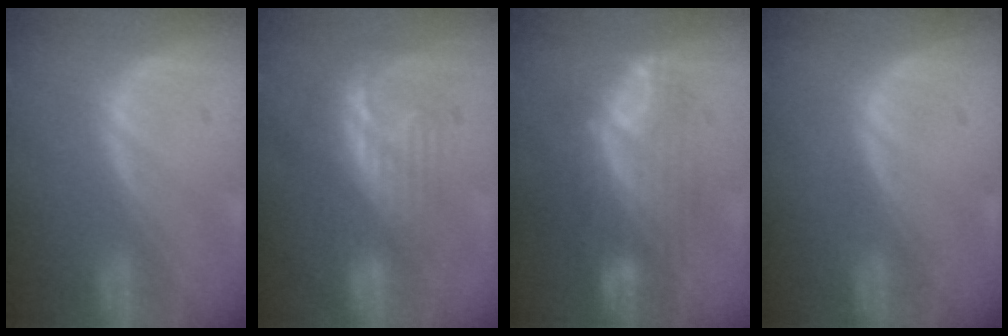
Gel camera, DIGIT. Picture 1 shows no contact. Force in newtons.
{"total": 8.7, "press": 7.4, "slide": 4.6}
{"total": 7.3, "press": 7.2, "slide": 1.4}
{"total": 0.0}